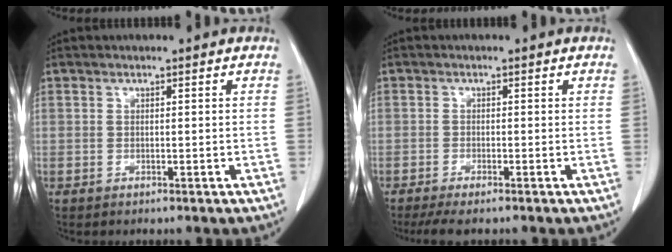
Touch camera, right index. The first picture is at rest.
{"total": 3.4, "force": [-2.7, 0.3, 2.0], "torque": [-0.033, -0.007, -0.044]}